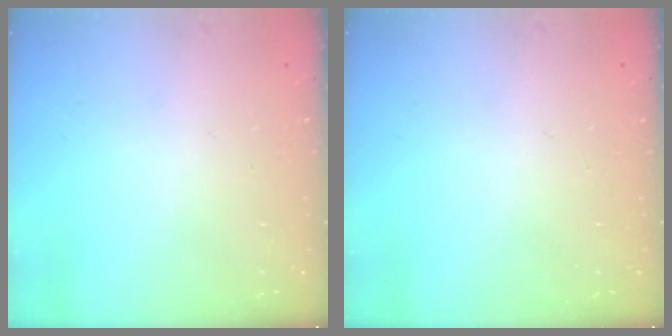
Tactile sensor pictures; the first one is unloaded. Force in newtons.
{"total": 0.0}